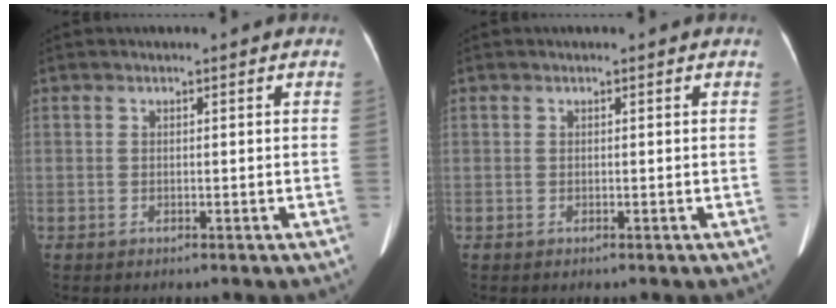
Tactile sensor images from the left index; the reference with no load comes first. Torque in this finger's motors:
{"motor_torque": [0.00, 0.00, 0.01, 0.01]}